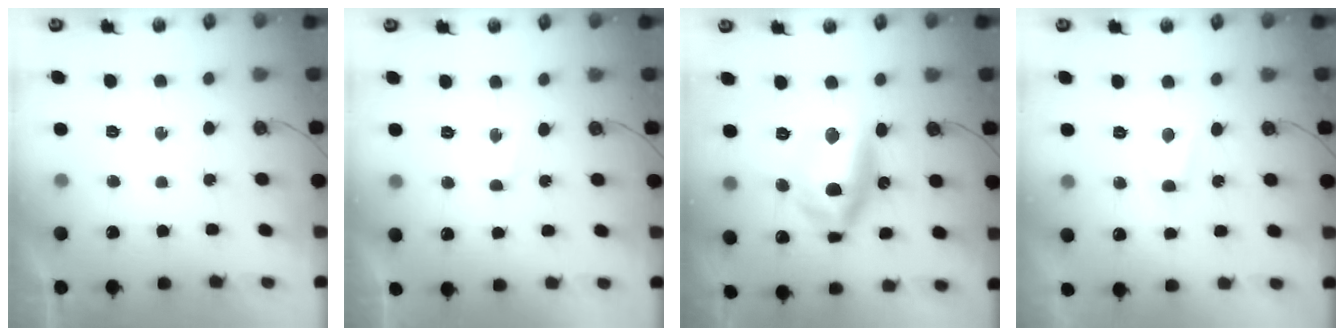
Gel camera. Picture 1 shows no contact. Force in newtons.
{"total": 1.0, "press": 0.8, "slide": 0.7}
{"total": 19.7, "press": 16.6, "slide": 10.6}
{"total": 3.4, "press": 3.3, "slide": 0.4}